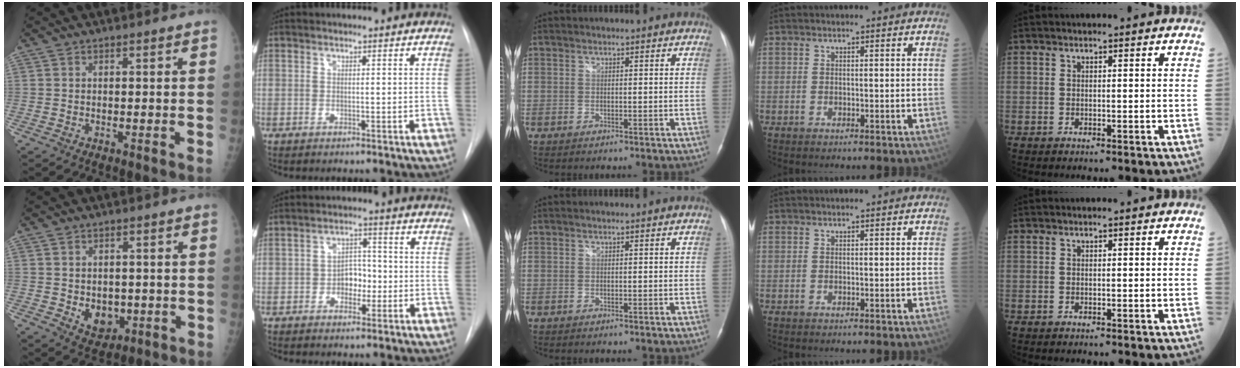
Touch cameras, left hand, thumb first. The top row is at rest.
{"thumb": {"total": 5.9, "force": [-0.7, 4.6, 3.6], "torque": [-0.026, -0.006, 0.007]}, "index": {"total": 4.3, "force": [-1.2, 2.9, 2.9], "torque": [-0.041, 0.010, -0.021]}}